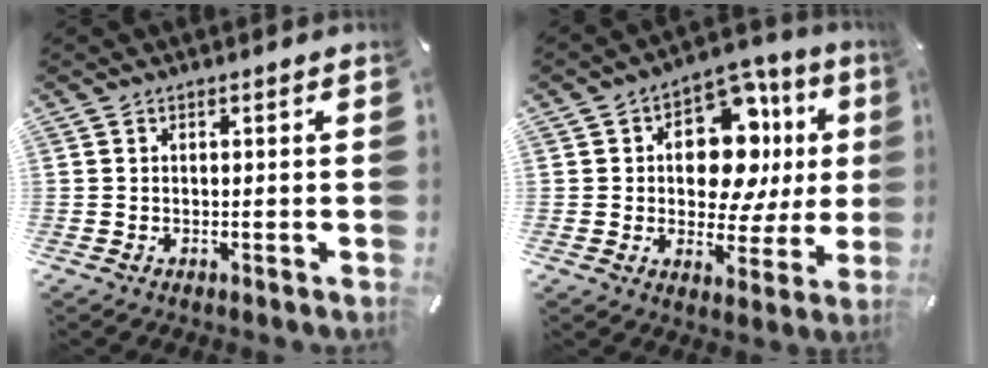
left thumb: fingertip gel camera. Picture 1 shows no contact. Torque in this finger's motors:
{"motor_torque": [1.60, 1.53, 1.32, -0.21, 0.19]}